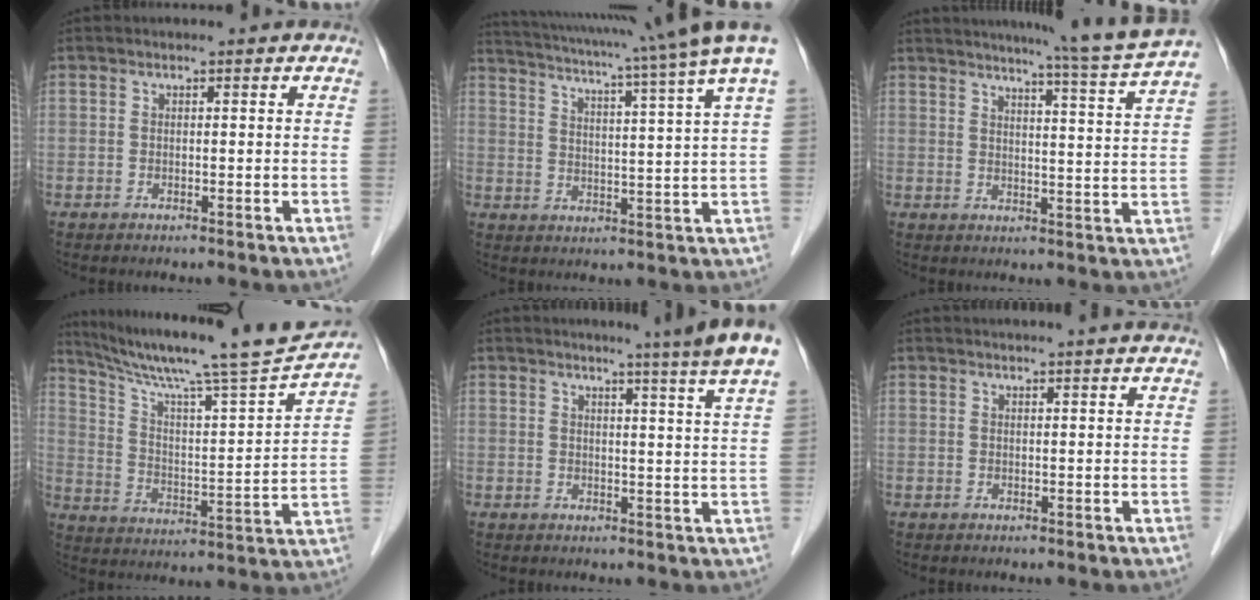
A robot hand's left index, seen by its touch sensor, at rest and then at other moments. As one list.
[{"total": 15.4, "force": [13.0, -1.9, 8.0], "torque": [-0.140, -0.025, 0.162]}, {"total": 13.1, "force": [11.6, -2.8, 5.5], "torque": [-0.091, -0.047, 0.139]}, {"total": 20.5, "force": [18.4, -1.2, 9.0], "torque": [-0.158, -0.032, 0.276]}, {"total": 9.1, "force": [7.3, -1.8, 5.0], "torque": [-0.067, -0.020, 0.068]}, {"total": 8.1, "force": [7.4, -0.7, 3.1], "torque": [-0.037, 0.025, 0.076]}]